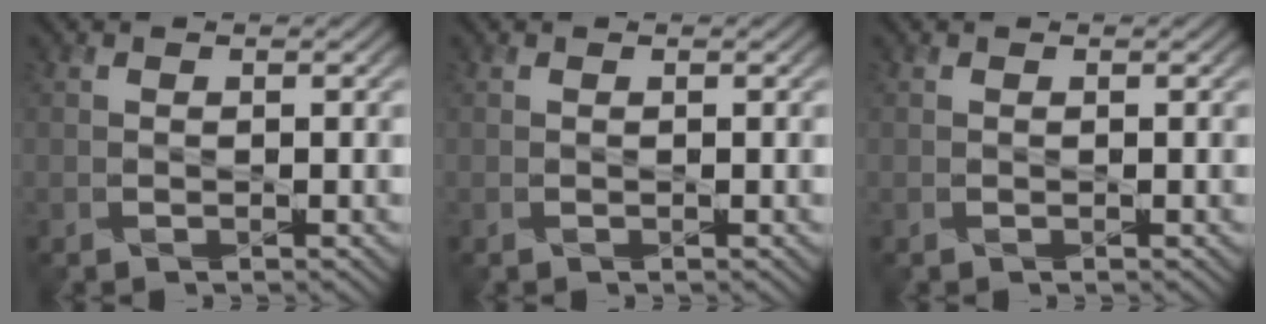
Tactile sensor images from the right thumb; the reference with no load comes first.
{"total": 0.0}
{"total": 0.0}